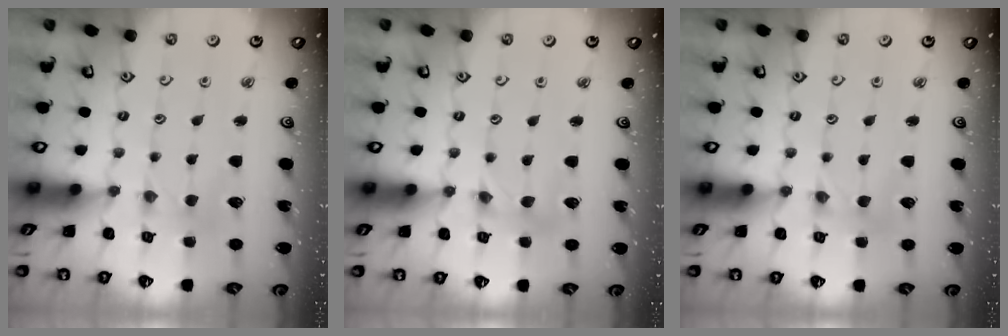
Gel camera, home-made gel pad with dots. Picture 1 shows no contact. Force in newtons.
{"total": 1.6, "press": 1.6, "slide": 0.3}
{"total": 0.6, "press": 0.6, "slide": 0.2}